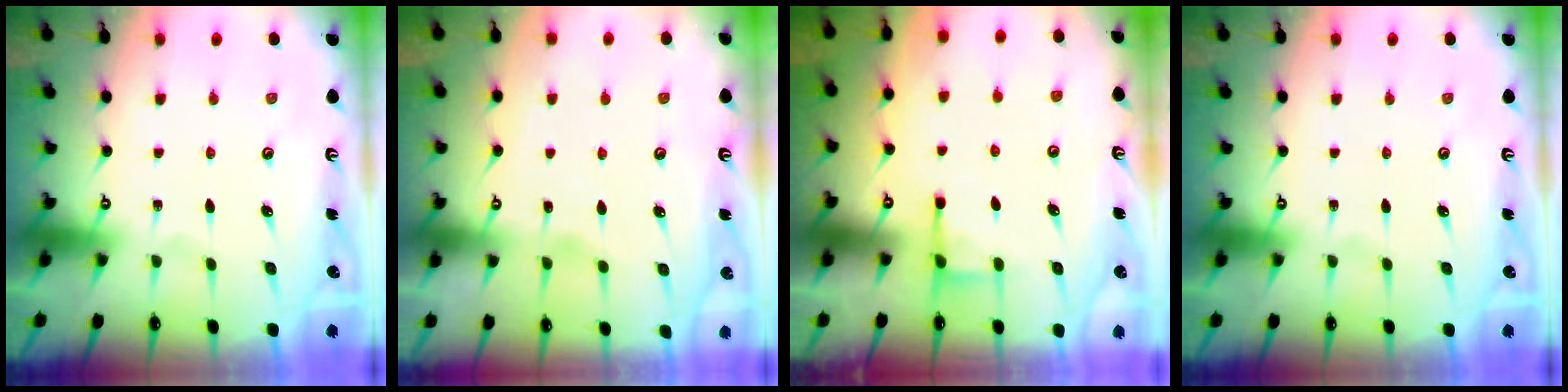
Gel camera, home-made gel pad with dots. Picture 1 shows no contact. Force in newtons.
{"total": 2.9, "press": 2.9, "slide": 0.4}
{"total": 4.0, "press": 3.9, "slide": 0.6}
{"total": 0.0}